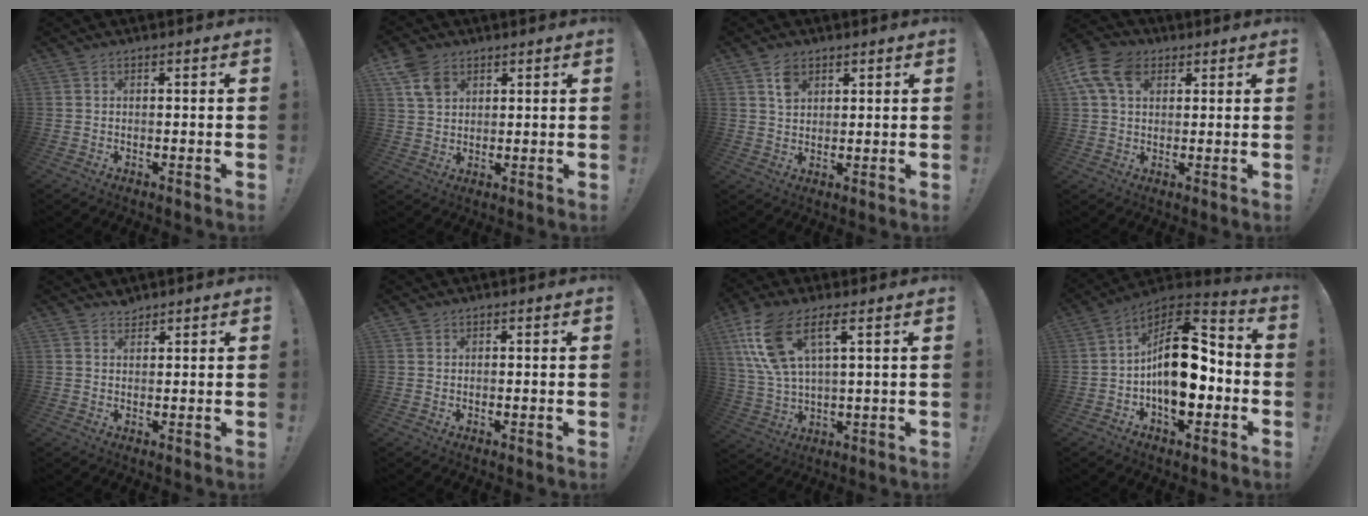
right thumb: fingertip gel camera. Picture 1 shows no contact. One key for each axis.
{"total": 7.9, "fx": 4.2, "fy": 5.6, "fz": 3.7, "tx": -0.062, "ty": -0.008, "tz": 0.084}
{"total": 4.7, "fx": 2.6, "fy": 3.3, "fz": 2.2, "tx": -0.023, "ty": -0.010, "tz": 0.046}
{"total": 11.8, "fx": 4.4, "fy": 8.2, "fz": 7.1, "tx": -0.134, "ty": -0.006, "tz": 0.085}
{"total": 2.4, "fx": 2.1, "fy": 1.0, "fz": 0.2, "tx": 0.004, "ty": -0.013, "tz": 0.038}
{"total": 0.9, "fx": 0.5, "fy": 0.7, "fz": -0.1, "tx": 0.009, "ty": -0.002, "tz": 0.009}
{"total": 13.8, "fx": 6.3, "fy": 5.5, "fz": 11.0, "tx": -0.225, "ty": -0.006, "tz": 0.114}
{"total": 18.5, "fx": -1.4, "fy": 10.5, "fz": 15.2, "tx": -0.241, "ty": 0.011, "tz": -0.018}